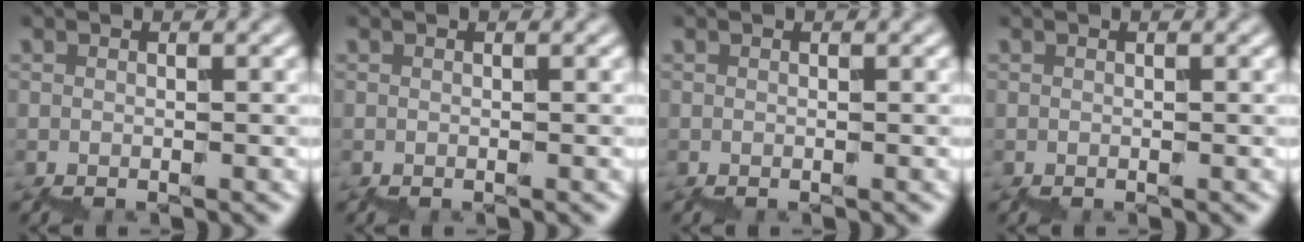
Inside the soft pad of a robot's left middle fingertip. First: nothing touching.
{"total": 0.0}
{"total": 0.0}
{"total": 0.0}